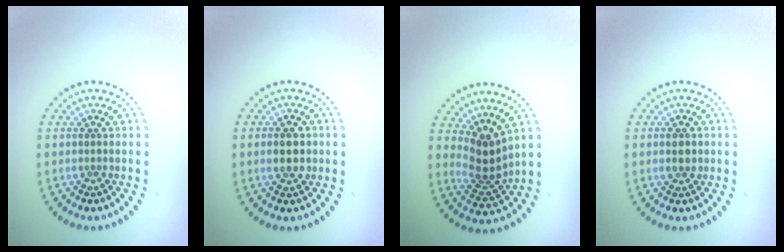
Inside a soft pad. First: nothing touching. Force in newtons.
{"total": 2.9, "press": 2.9, "slide": 0.2}
{"total": 3.3, "press": 2.4, "slide": 2.3}
{"total": 1.5, "press": 1.5, "slide": 0.0}